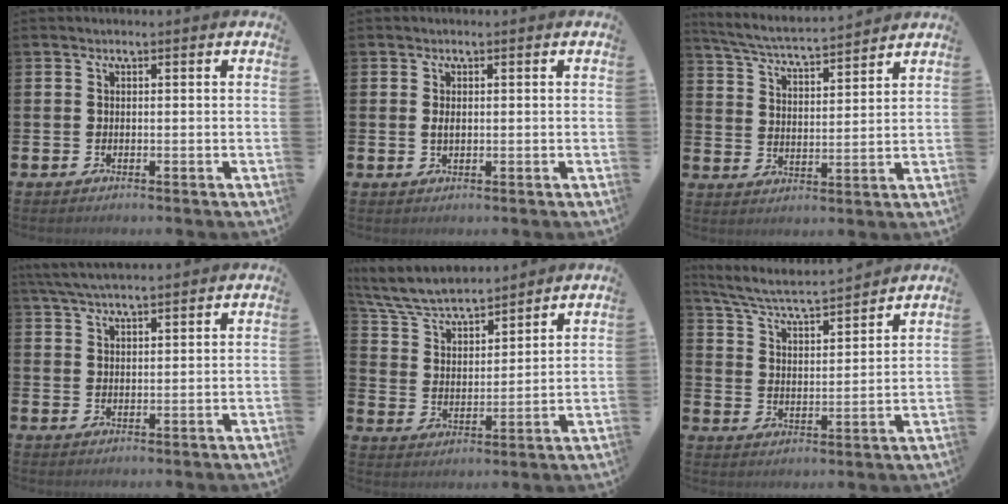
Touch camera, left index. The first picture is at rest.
{"total": 0.9, "force": [0.1, 0.5, 0.8], "torque": [-0.006, 0.001, -0.001]}
{"total": 5.2, "force": [5.1, 0.1, 1.1], "torque": [-0.046, -0.036, 0.088]}
{"total": 4.7, "force": [4.4, 0.4, 1.5], "torque": [-0.039, -0.015, 0.080]}
{"total": 7.3, "force": [6.9, 1.4, 2.0], "torque": [-0.074, -0.043, 0.121]}
{"total": 5.6, "force": [5.3, 0.3, 1.7], "torque": [-0.063, -0.041, 0.087]}